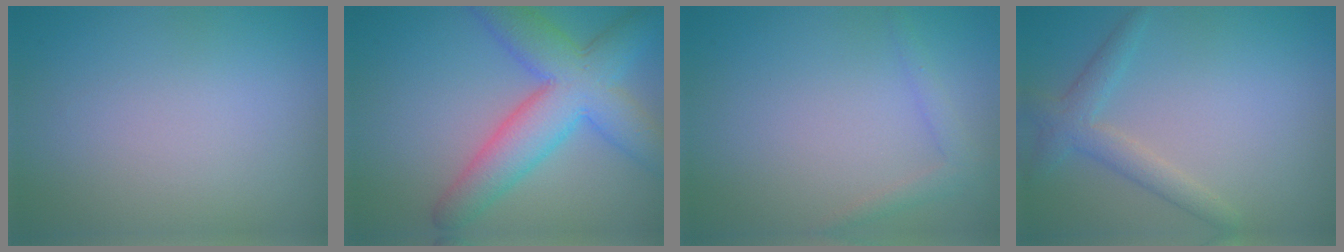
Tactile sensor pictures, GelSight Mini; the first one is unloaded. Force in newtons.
{"total": 8.0, "press": 8.0, "slide": 0.3}
{"total": 1.5, "press": 1.5, "slide": 0.1}
{"total": 2.6, "press": 2.6, "slide": 0.1}